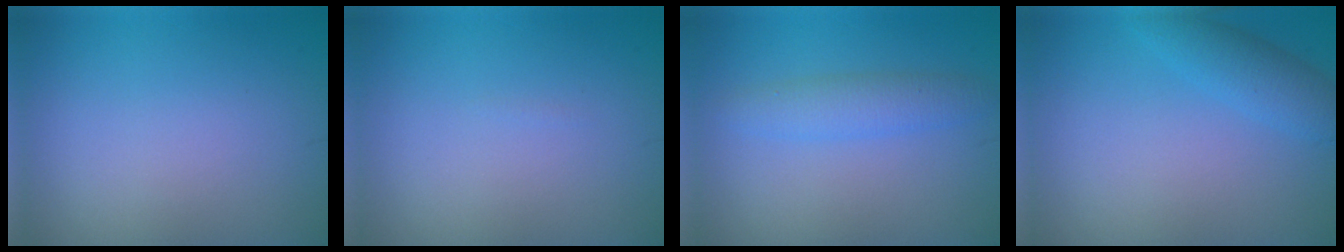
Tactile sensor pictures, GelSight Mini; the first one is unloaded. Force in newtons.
{"total": 0.0}
{"total": 2.5, "press": 2.5, "slide": 0.2}
{"total": 2.6, "press": 2.6, "slide": 0.2}